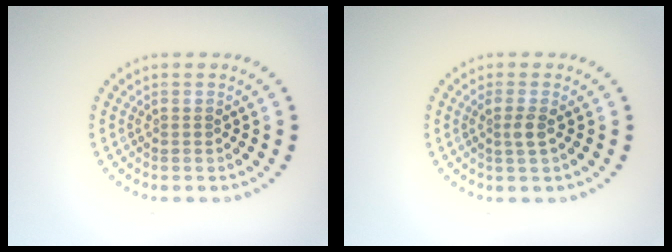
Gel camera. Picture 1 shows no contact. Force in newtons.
{"total": 1.5, "press": 1.2, "slide": 0.9}